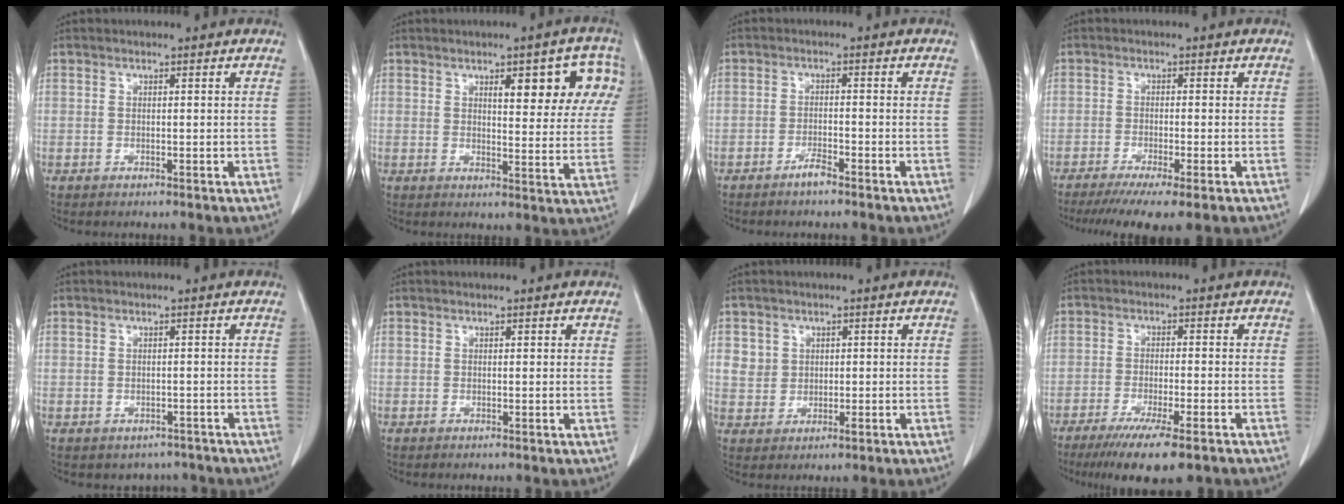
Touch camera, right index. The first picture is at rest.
{"total": 11.1, "force": [4.9, 3.3, 9.4], "torque": [-0.101, 0.012, 0.059]}
{"total": 2.2, "force": [-1.8, 0.1, 1.2], "torque": [-0.027, -0.001, -0.031]}
{"total": 7.6, "force": [-5.4, 0.3, 5.3], "torque": [-0.079, -0.018, -0.085]}
{"total": 3.3, "force": [-2.4, 2.2, 0.2], "torque": [0.005, 0.009, -0.030]}
{"total": 0.5, "force": [0.4, 0.2, 0.3], "torque": [-0.004, -0.001, 0.003]}
{"total": 3.6, "force": [1.2, 3.3, 0.8], "torque": [-0.005, 0.001, 0.025]}
{"total": 10.0, "force": [-7.1, 1.0, 7.1], "torque": [-0.106, -0.023, -0.107]}